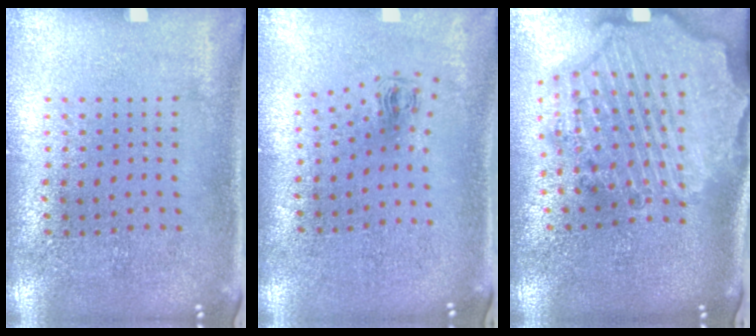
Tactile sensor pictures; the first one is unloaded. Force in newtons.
{"total": 0.8, "press": 0.4, "slide": 0.7}
{"total": 3.6, "press": 3.0, "slide": 2.0}